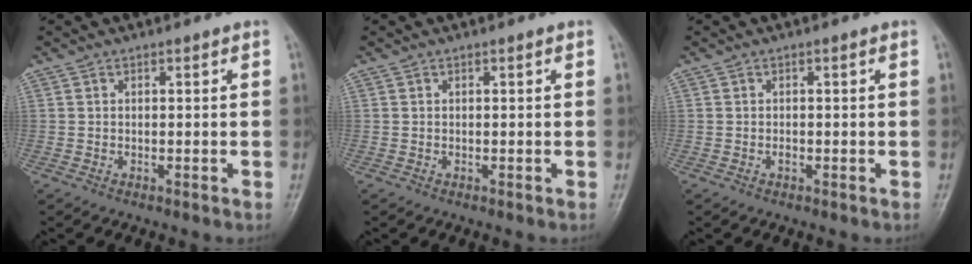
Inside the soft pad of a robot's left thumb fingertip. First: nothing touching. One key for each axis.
{"total": 0.0}
{"total": 0.6, "fx": -0.2, "fy": 0.3, "fz": 0.5, "tx": -0.006, "ty": 0.001, "tz": -0.004}